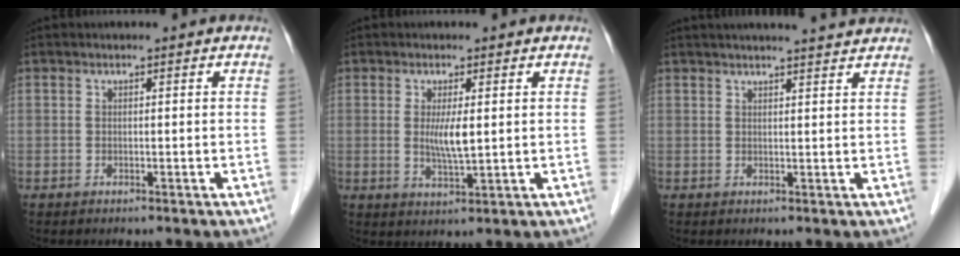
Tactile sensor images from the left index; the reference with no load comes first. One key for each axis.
{"total": 4.0, "fx": 0.5, "fy": 0.5, "fz": 4.0, "tx": -0.078, "ty": -0.008, "tz": 0.011}
{"total": 9.2, "fx": 8.4, "fy": 0.0, "fz": 3.7, "tx": -0.053, "ty": 0.022, "tz": 0.097}